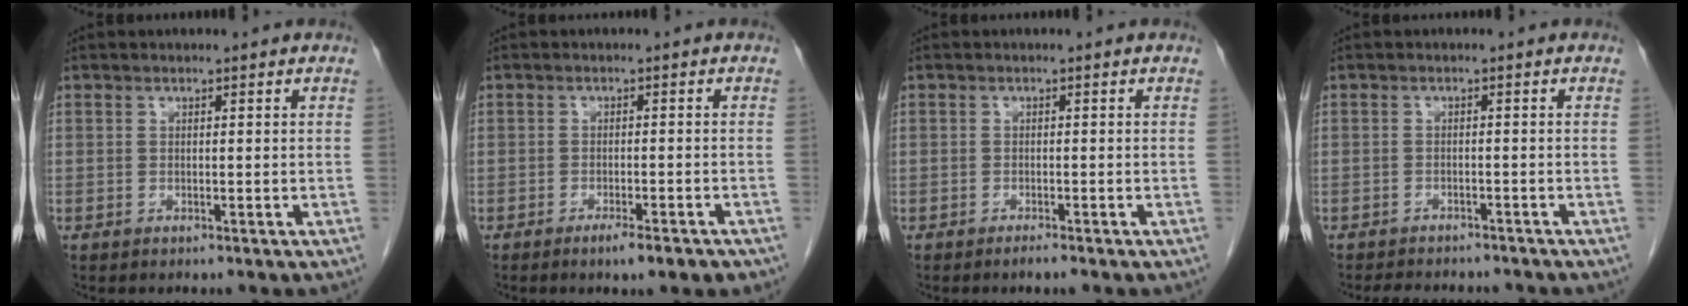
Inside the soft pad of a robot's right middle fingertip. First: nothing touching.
{"total": 4.3, "force": [-2.9, 0.8, 3.0], "torque": [-0.034, -0.003, -0.036]}
{"total": 1.1, "force": [-0.9, 0.0, 0.6], "torque": [-0.010, -0.001, -0.013]}
{"total": 6.6, "force": [-6.0, 2.4, 1.6], "torque": [-0.021, 0.001, -0.073]}